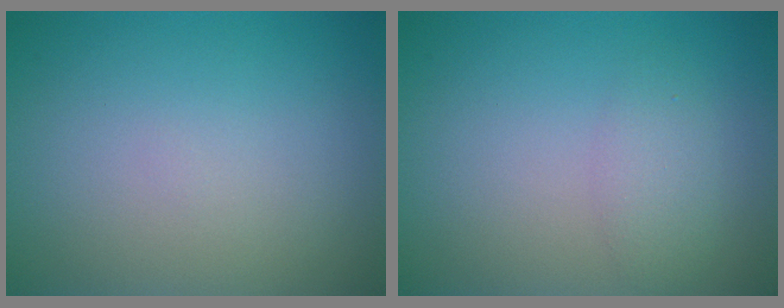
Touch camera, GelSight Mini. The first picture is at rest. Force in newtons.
{"total": 1.8, "press": 1.8, "slide": 0.1}